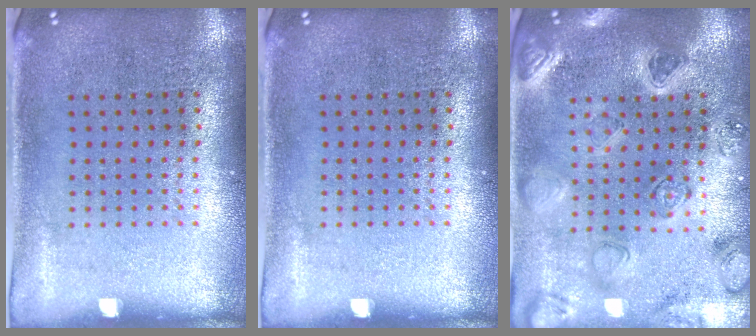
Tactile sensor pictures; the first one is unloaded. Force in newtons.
{"total": 0.0}
{"total": 2.3, "press": 2.2, "slide": 0.4}